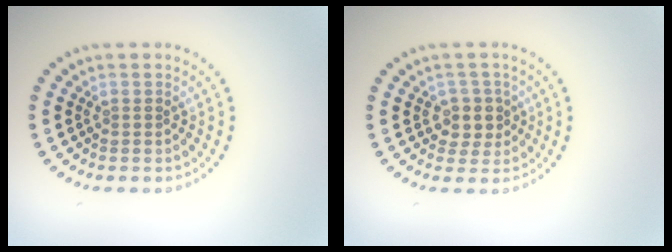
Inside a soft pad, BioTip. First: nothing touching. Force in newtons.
{"total": 2.5, "press": 2.1, "slide": 1.2}